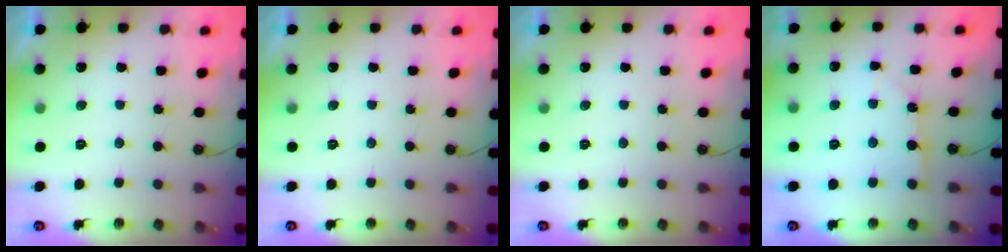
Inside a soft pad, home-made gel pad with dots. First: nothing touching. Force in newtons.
{"total": 0.0}
{"total": 0.0}
{"total": 2.5, "press": 2.5, "slide": 0.3}